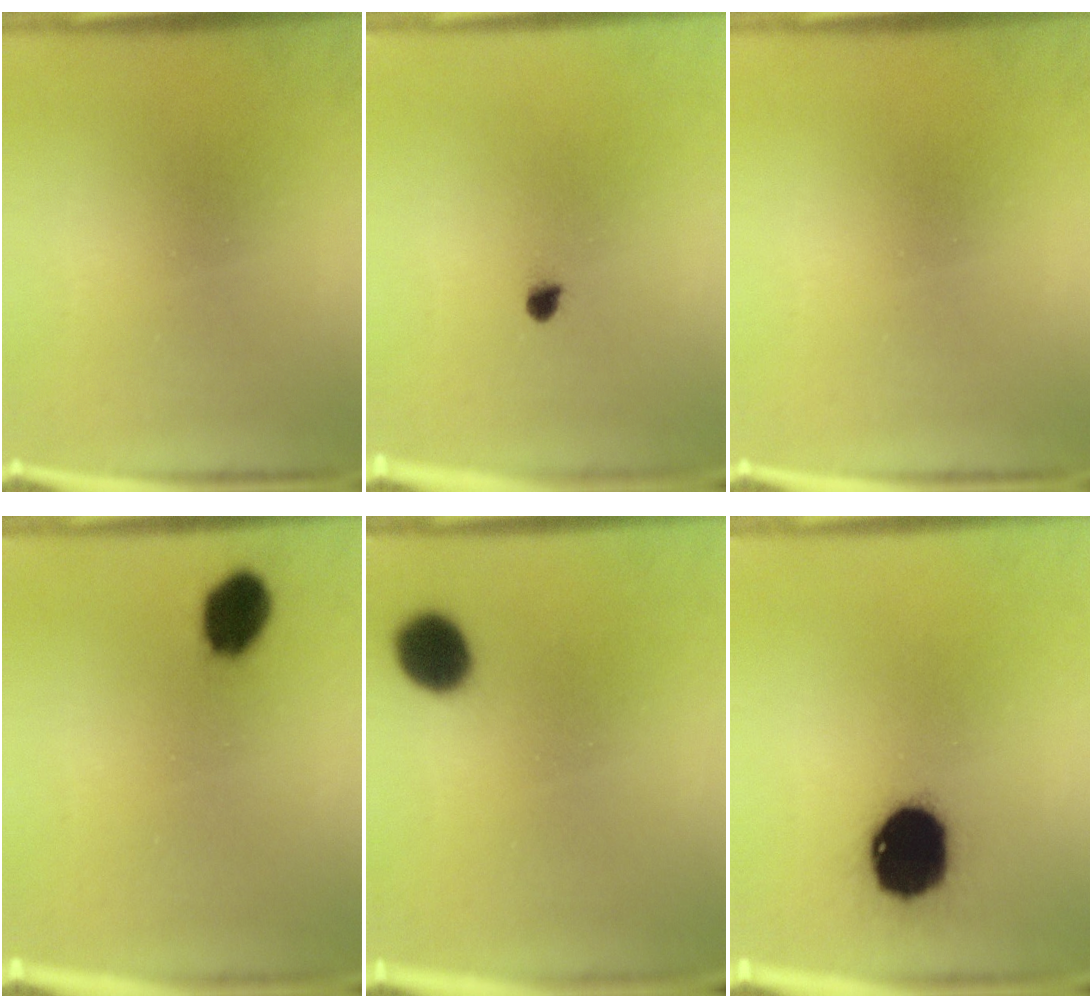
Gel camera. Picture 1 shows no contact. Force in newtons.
{"total": 1.8}
{"total": 0.0}
{"total": 6.3}
{"total": 8.1}
{"total": 17.2}